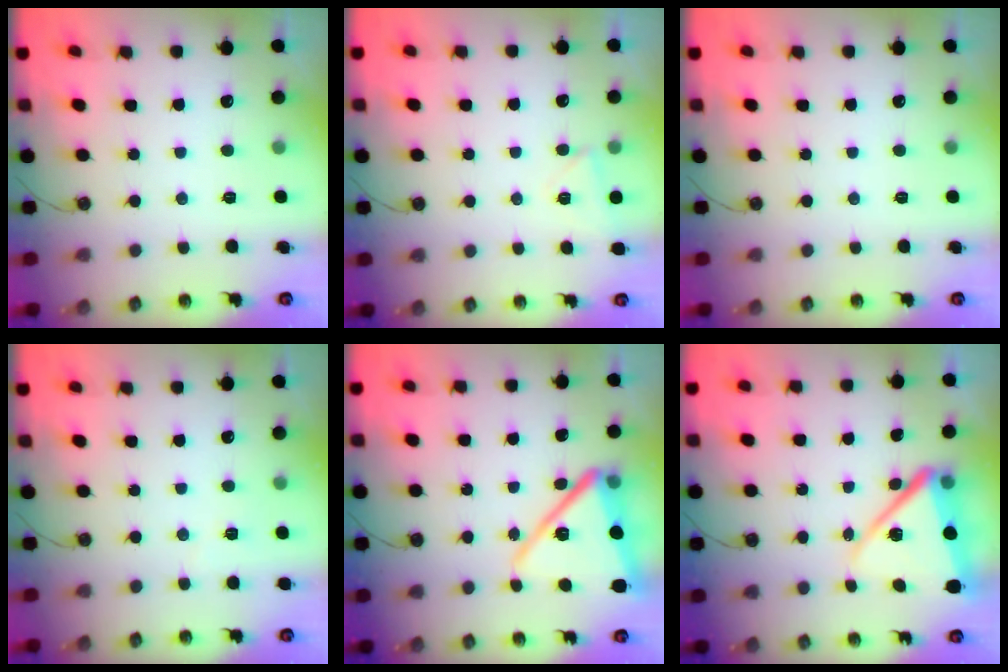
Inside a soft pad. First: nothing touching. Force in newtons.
{"total": 4.2, "press": 3.5, "slide": 2.4}
{"total": 0.0}
{"total": 2.9, "press": 2.8, "slide": 0.7}
{"total": 16.7, "press": 16.5, "slide": 2.4}
{"total": 14.3, "press": 14.2, "slide": 1.5}